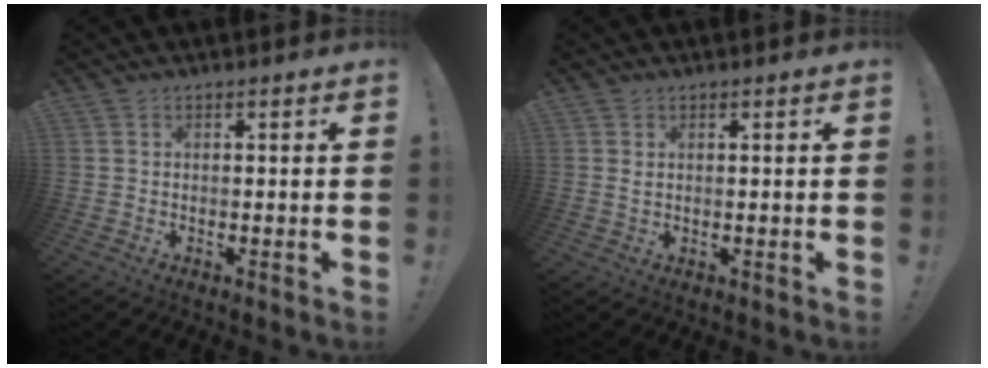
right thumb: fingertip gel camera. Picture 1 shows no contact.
{"total": 0.9, "force": [0.5, 0.6, 0.5], "torque": [-0.004, -0.001, 0.007]}